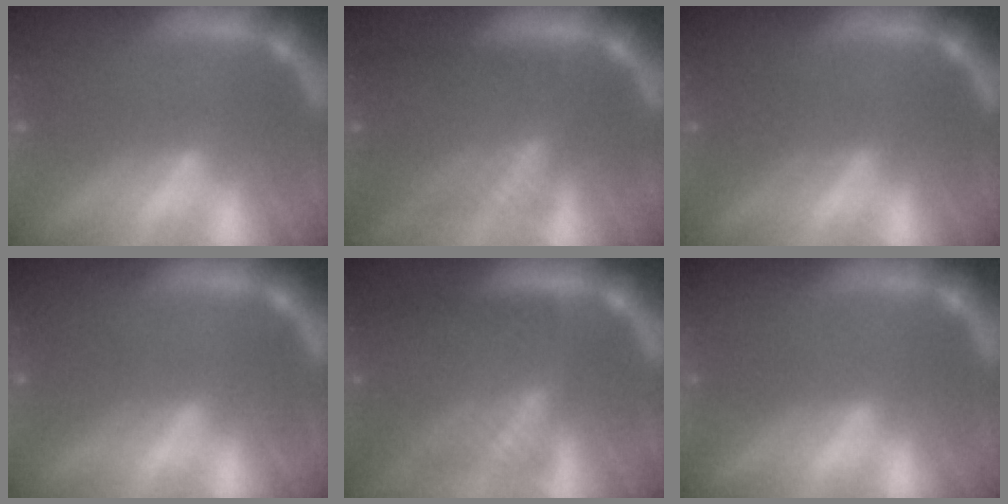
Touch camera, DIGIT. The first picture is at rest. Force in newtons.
{"total": 8.6}
{"total": 2.5}
{"total": 2.0}
{"total": 10.0}
{"total": 1.0}